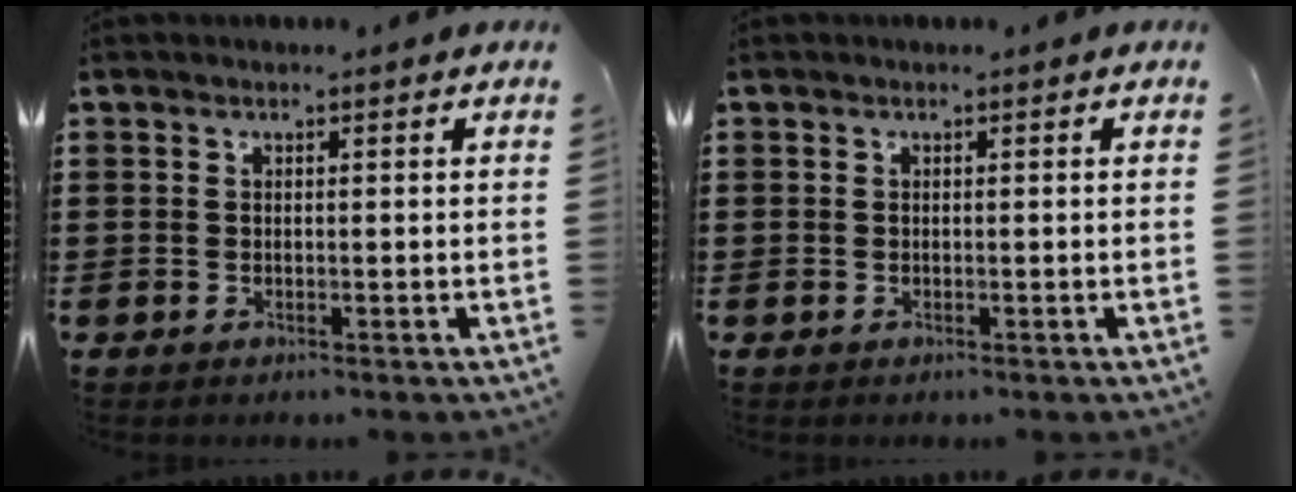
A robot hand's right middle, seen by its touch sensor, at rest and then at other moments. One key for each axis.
{"total": 0.0}